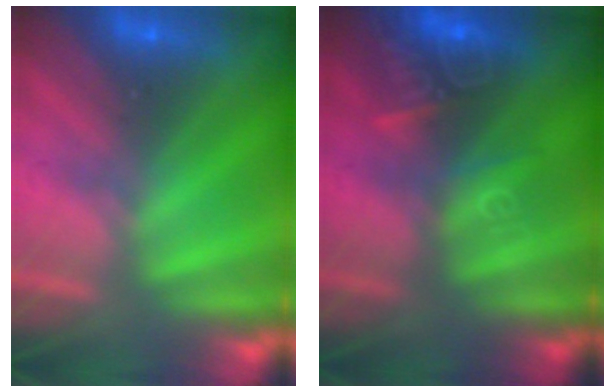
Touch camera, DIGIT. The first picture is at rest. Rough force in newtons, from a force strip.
{"total": 2.8}